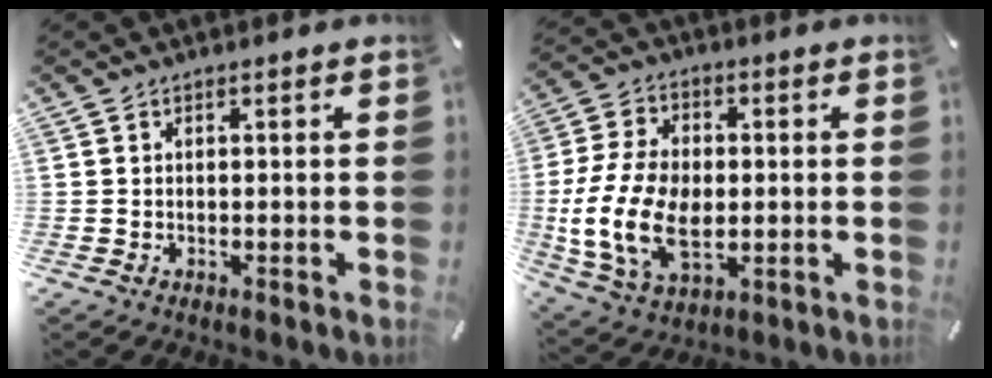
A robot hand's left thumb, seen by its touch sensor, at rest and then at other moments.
{"total": 16.1, "force": [-2.2, 11.2, 11.4], "torque": [-0.249, 0.006, -0.039]}